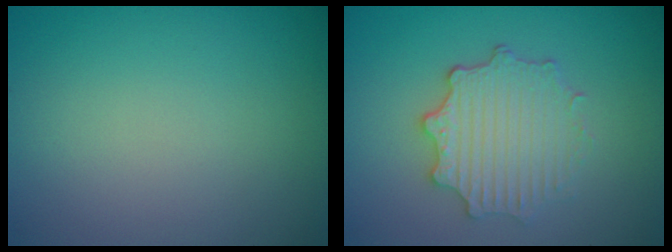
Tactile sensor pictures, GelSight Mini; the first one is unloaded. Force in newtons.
{"total": 4.0, "press": 3.5, "slide": 1.8}